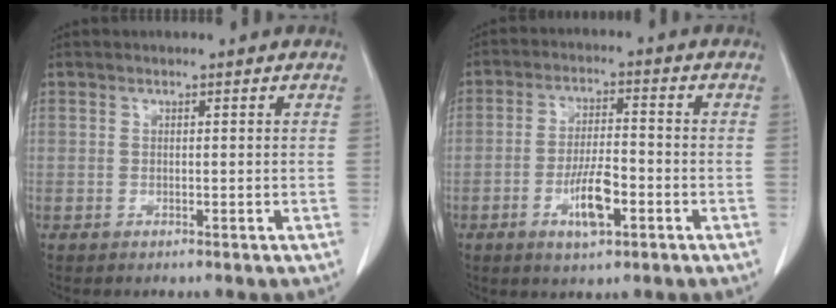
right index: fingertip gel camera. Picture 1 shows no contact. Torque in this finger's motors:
{"motor_torque": [1.17, -0.48, 0.56, 0.08]}